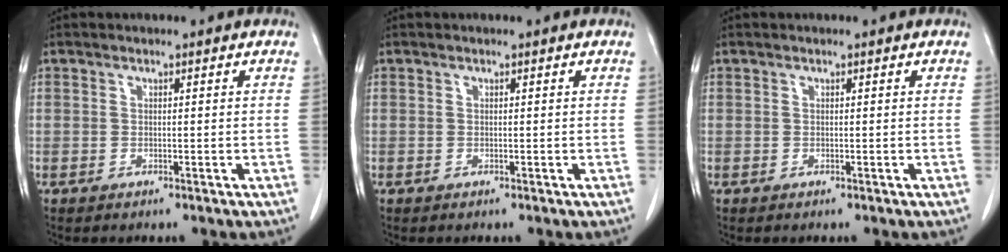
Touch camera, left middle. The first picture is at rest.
{"total": 0.0}
{"total": 0.0}